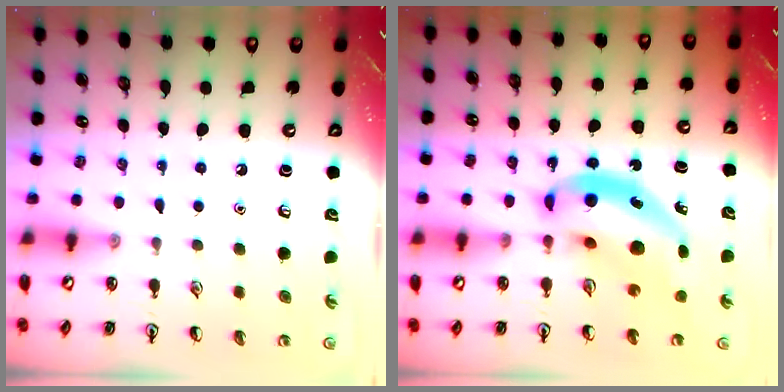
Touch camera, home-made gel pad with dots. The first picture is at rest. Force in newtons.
{"total": 12.0, "press": 11.5, "slide": 3.5}